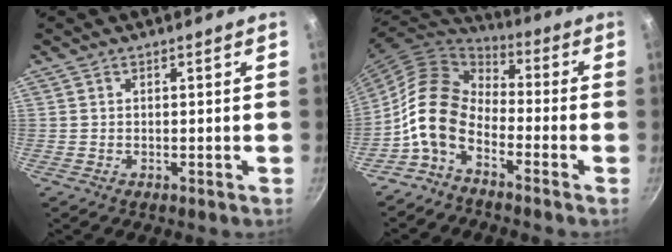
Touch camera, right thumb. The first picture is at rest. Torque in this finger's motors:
{"motor_torque": [0.40, 0.65, 1.61, -0.93, 0.44]}